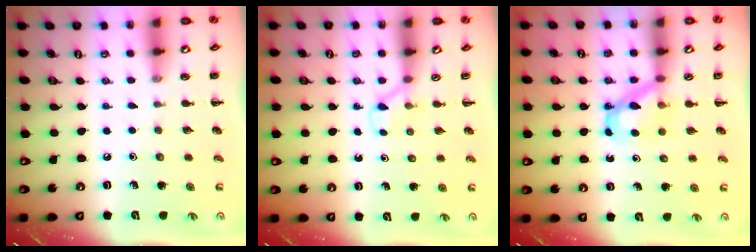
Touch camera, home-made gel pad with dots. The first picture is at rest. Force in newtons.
{"total": 2.8, "press": 2.6, "slide": 1.0}
{"total": 6.3, "press": 6.2, "slide": 0.4}